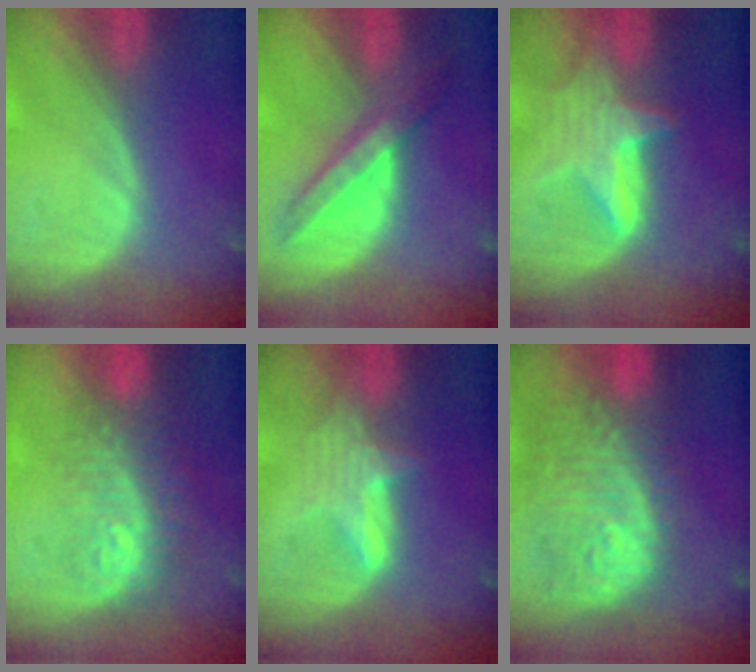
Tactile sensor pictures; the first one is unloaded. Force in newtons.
{"total": 6.2, "press": 6.1, "slide": 0.5}
{"total": 6.5, "press": 6.4, "slide": 1.4}
{"total": 9.7, "press": 8.0, "slide": 5.5}
{"total": 4.3, "press": 4.3, "slide": 0.4}
{"total": 12.2, "press": 10.9, "slide": 5.6}